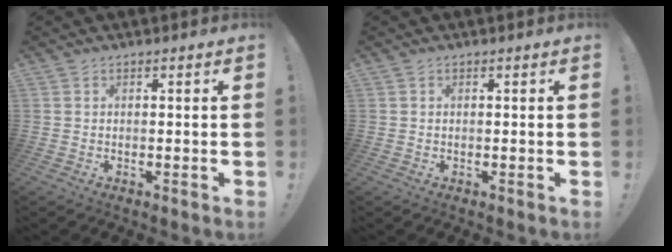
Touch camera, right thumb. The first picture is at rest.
{"total": 0.0}